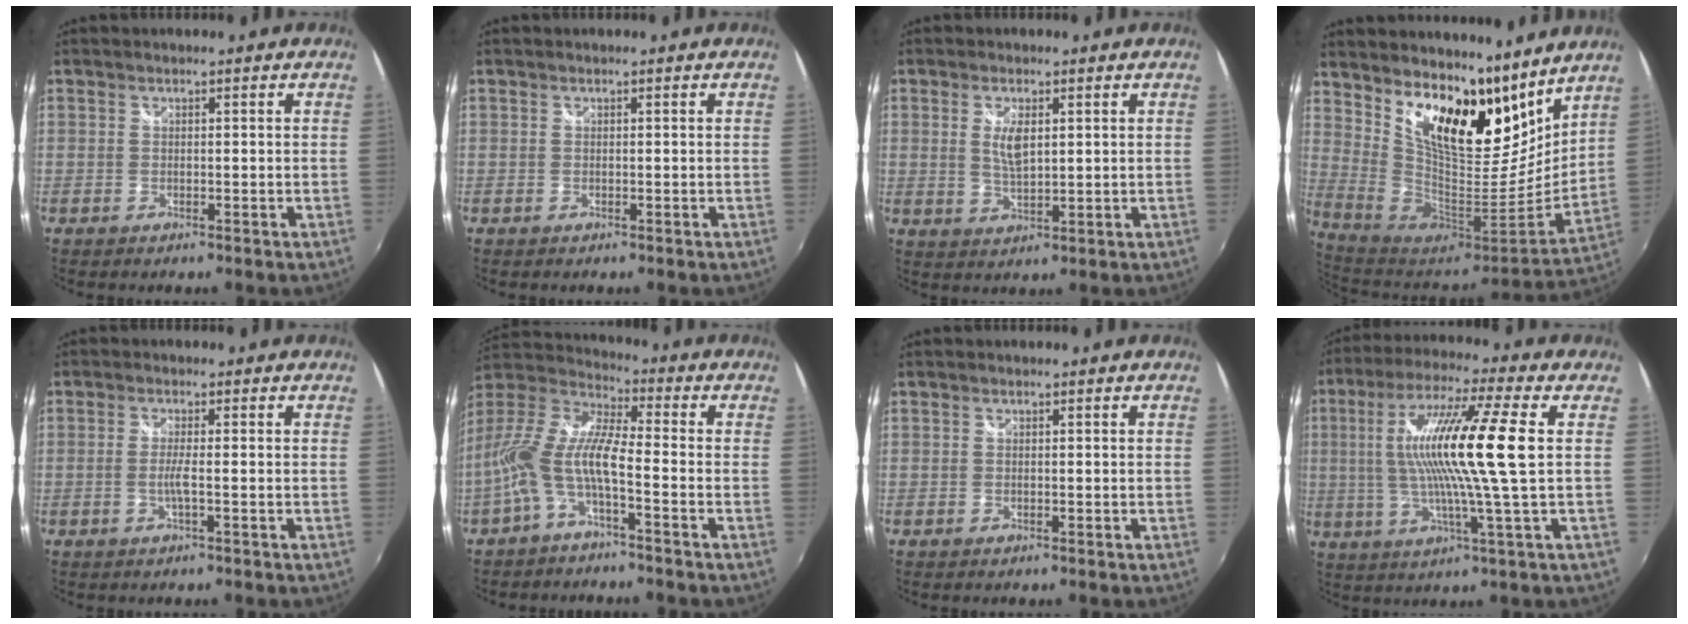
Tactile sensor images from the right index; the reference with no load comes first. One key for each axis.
{"total": 0.0}
{"total": 4.5, "fx": 1.1, "fy": 1.9, "fz": 4.0, "tx": -0.073, "ty": -0.004, "tz": 0.022}
{"total": 19.6, "fx": 13.2, "fy": 7.9, "fz": 12.2, "tx": -0.207, "ty": -0.007, "tz": 0.241}
{"total": 2.3, "fx": -0.7, "fy": -0.4, "fz": 2.2, "tx": -0.040, "ty": -0.002, "tz": -0.015}
{"total": 11.5, "fx": -4.1, "fy": 2.6, "fz": 10.5, "tx": -0.217, "ty": 0.002, "tz": -0.083}
{"total": 0.0}
{"total": 16.0, "fx": 1.4, "fy": -0.4, "fz": 16.0, "tx": -0.290, "ty": 0.003, "tz": 0.020}